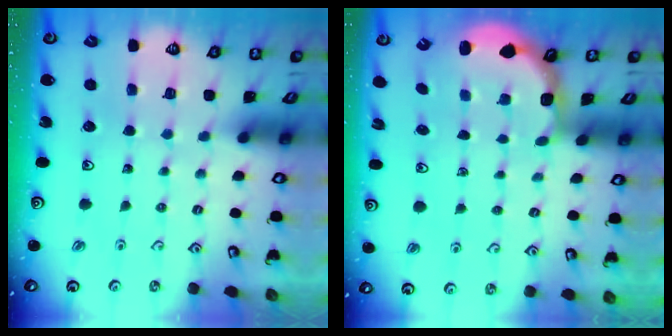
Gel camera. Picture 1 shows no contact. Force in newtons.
{"total": 2.7, "press": 2.1, "slide": 1.7}